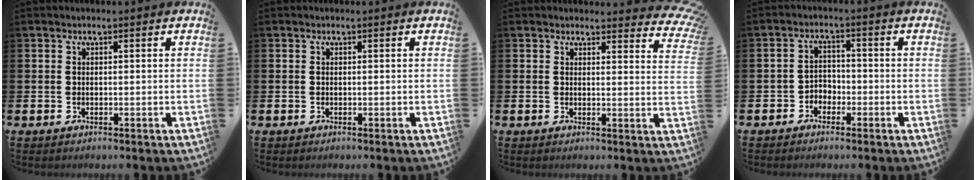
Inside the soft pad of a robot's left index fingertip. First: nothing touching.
{"total": 0.0}
{"total": 3.0, "force": [2.9, 0.7, 0.4], "torque": [0.013, -0.024, 0.045]}
{"total": 2.5, "force": [-1.9, 1.6, 0.2], "torque": [-0.016, 0.005, -0.043]}